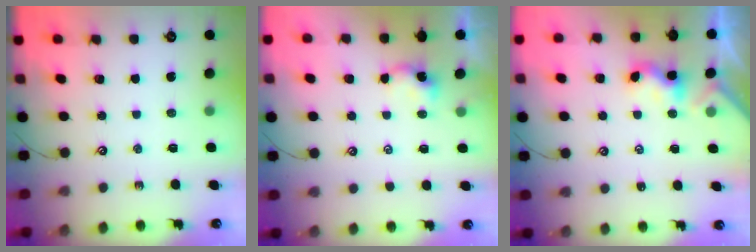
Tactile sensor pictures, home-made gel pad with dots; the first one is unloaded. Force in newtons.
{"total": 2.8, "press": 2.8, "slide": 0.0}
{"total": 2.3, "press": 2.3, "slide": 0.2}